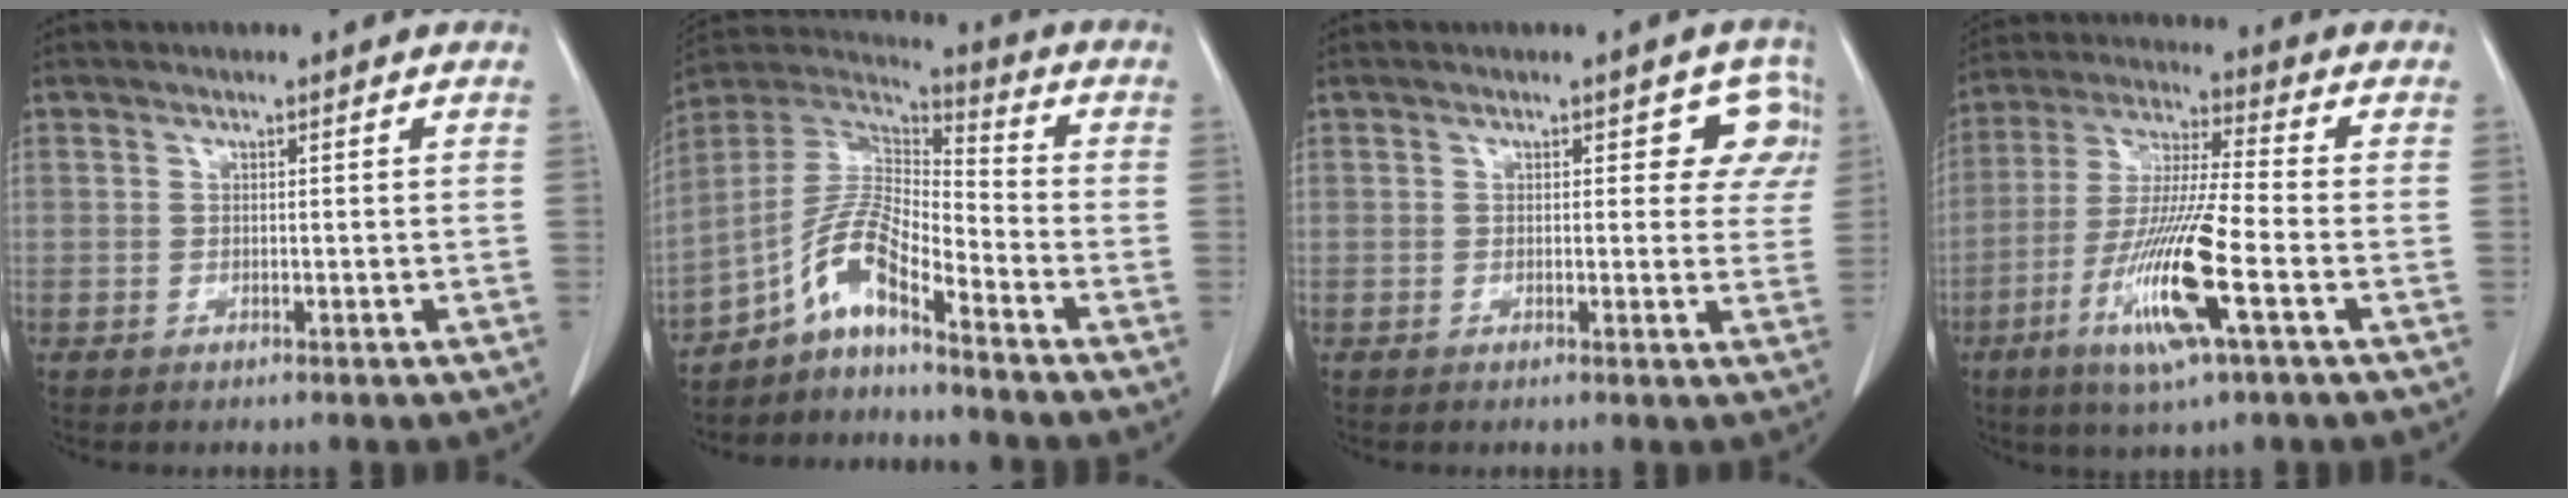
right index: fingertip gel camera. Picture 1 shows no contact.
{"total": 9.3, "force": [-6.1, 1.8, 6.8], "torque": [-0.148, 0.021, -0.119]}
{"total": 4.8, "force": [1.9, 3.0, 3.2], "torque": [-0.001, 0.007, 0.010]}
{"total": 14.5, "force": [-5.3, 0.3, 13.5], "torque": [-0.275, -0.022, -0.102]}